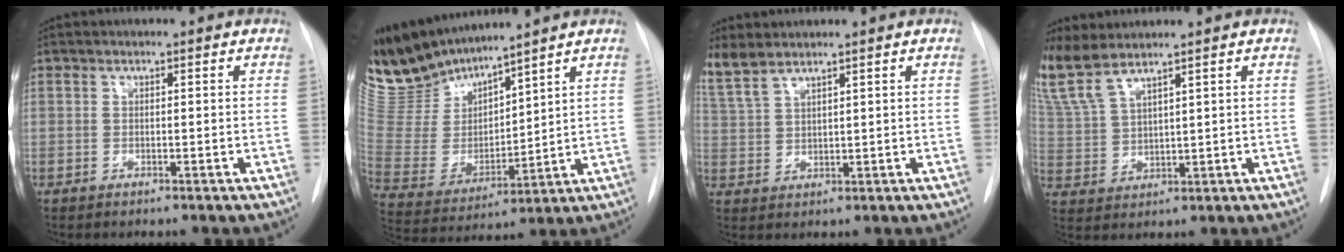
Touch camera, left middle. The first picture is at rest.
{"total": 12.7, "force": [12.2, 1.8, 2.9], "torque": [-0.079, -0.008, 0.262]}
{"total": 5.2, "force": [4.7, 1.0, 2.1], "torque": [-0.061, 0.012, 0.111]}
{"total": 8.8, "force": [7.6, 1.4, 4.3], "torque": [-0.112, 0.008, 0.171]}